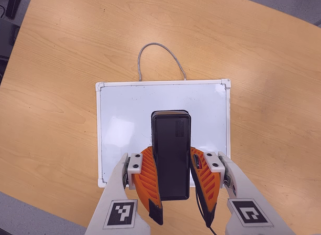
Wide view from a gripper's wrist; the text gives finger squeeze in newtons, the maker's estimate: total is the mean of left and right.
{"total": 6.4, "left": 5.6, "right": 7.2}